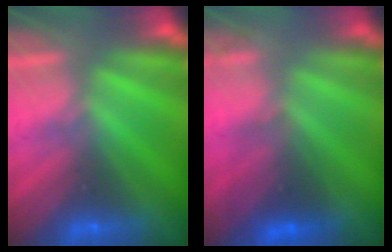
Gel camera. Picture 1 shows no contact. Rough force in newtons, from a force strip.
{"total": 2.7}